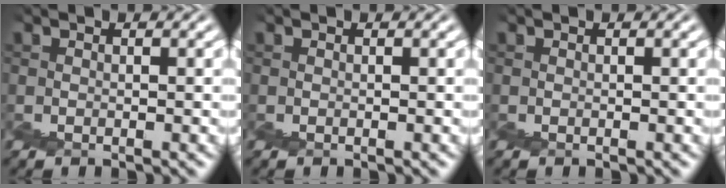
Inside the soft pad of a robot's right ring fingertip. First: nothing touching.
{"total": 0.0}
{"total": 0.0}